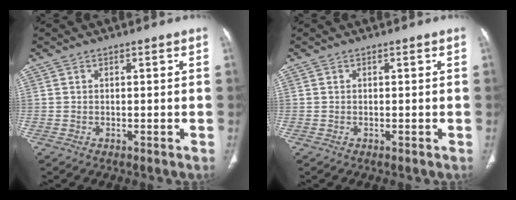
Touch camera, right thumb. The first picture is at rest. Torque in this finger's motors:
{"motor_torque": [0.00, 0.00, -0.02, -0.01, 0.00]}